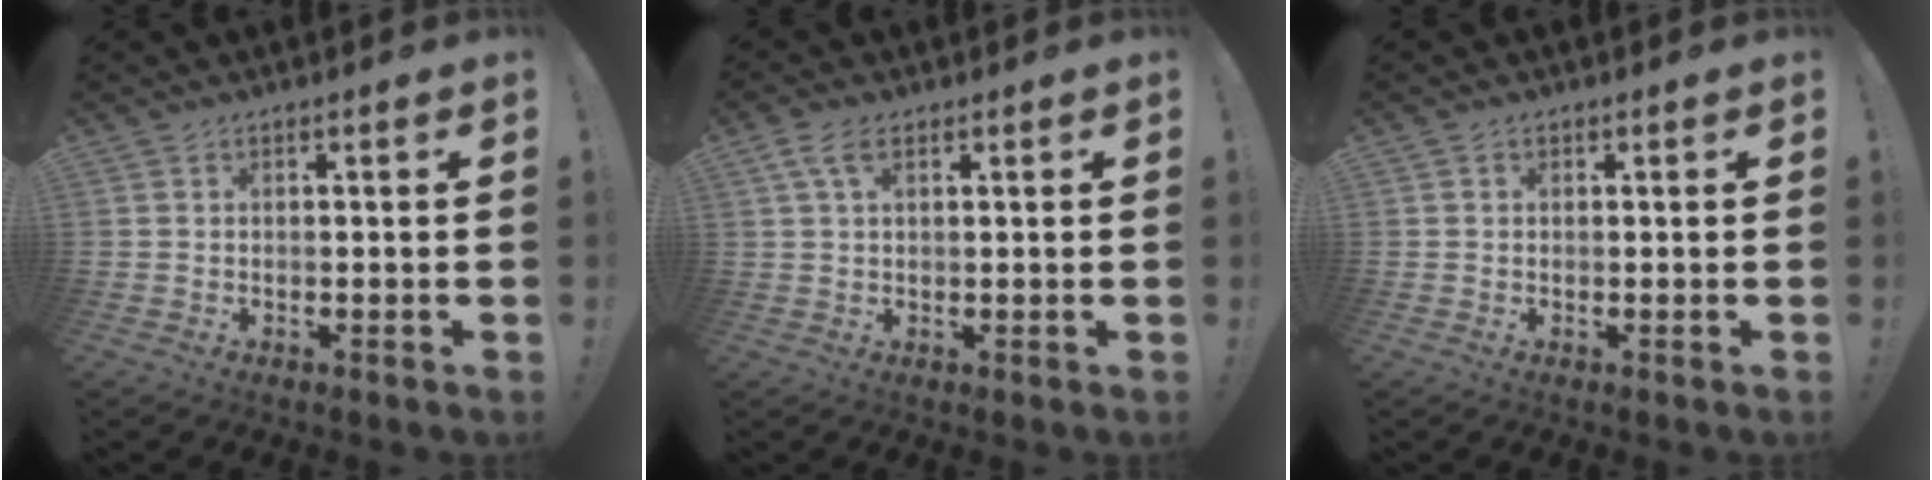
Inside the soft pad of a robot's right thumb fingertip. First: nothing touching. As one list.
[{"total": 4.7, "force": [2.0, 2.4, 3.5], "torque": [-0.066, 0.002, 0.038]}, {"total": 0.5, "force": [0.1, 0.5, 0.0], "torque": [-0.001, 0.002, 0.002]}]